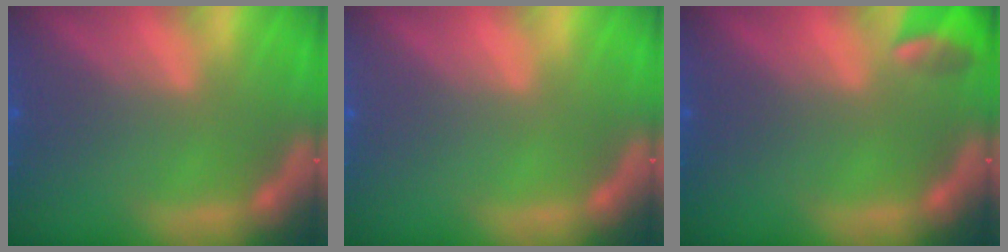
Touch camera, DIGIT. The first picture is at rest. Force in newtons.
{"total": 0.0}
{"total": 2.9}